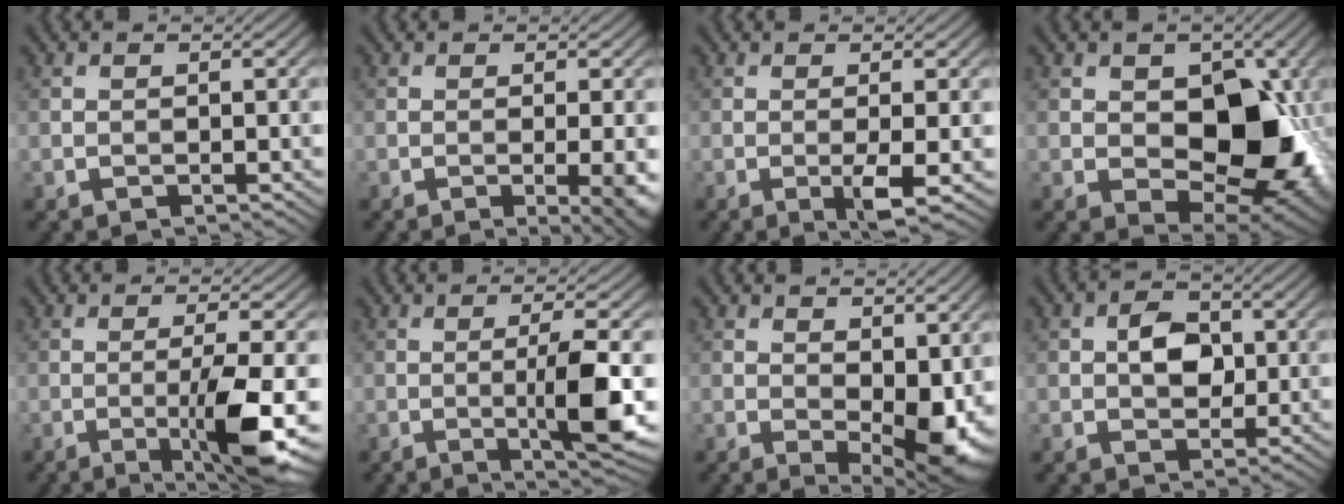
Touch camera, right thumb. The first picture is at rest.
{"total": 3.9, "force": [-0.8, 0.7, 3.7], "torque": [-0.055, -0.003, -0.011]}
{"total": 3.0, "force": [-0.7, 0.2, 2.9], "torque": [-0.056, -0.001, -0.016]}
{"total": 12.6, "force": [0.3, 8.2, 9.6], "torque": [-0.136, -0.011, 0.012]}
{"total": 8.1, "force": [-2.0, 1.0, 7.8], "torque": [-0.128, 0.003, -0.035]}
{"total": 6.6, "force": [-0.8, 0.6, 6.6], "torque": [-0.118, 0.003, -0.011]}
{"total": 9.3, "force": [0.5, 4.9, 7.9], "torque": [-0.112, -0.010, 0.017]}
{"total": 4.3, "force": [0.4, 3.1, 3.0], "torque": [-0.053, 0.000, 0.001]}